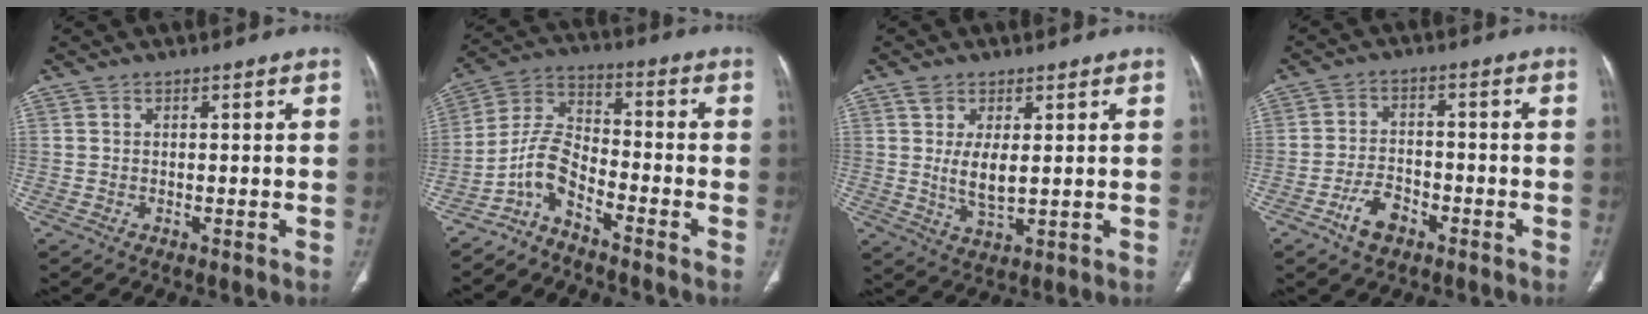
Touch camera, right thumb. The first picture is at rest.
{"total": 7.4, "force": [-5.2, 2.7, 4.5], "torque": [-0.097, 0.062, -0.117]}
{"total": 5.8, "force": [0.9, 2.7, 5.0], "torque": [-0.092, -0.011, 0.024]}
{"total": 6.1, "force": [-3.6, 3.5, 3.5], "torque": [-0.058, 0.025, -0.064]}